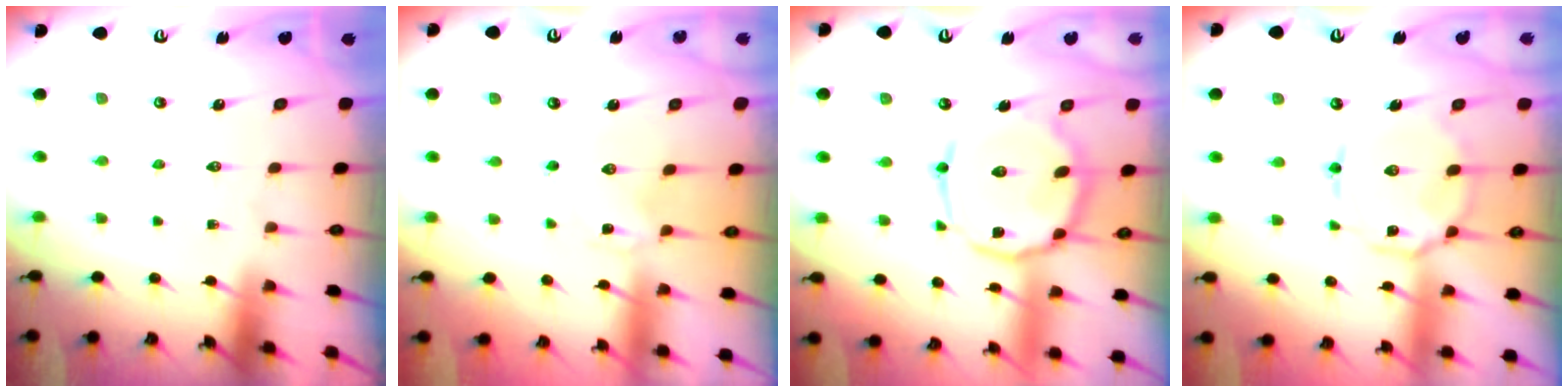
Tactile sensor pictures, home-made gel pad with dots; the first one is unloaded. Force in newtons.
{"total": 0.0}
{"total": 14.6, "press": 14.5, "slide": 0.9}
{"total": 11.4, "press": 11.4, "slide": 1.0}